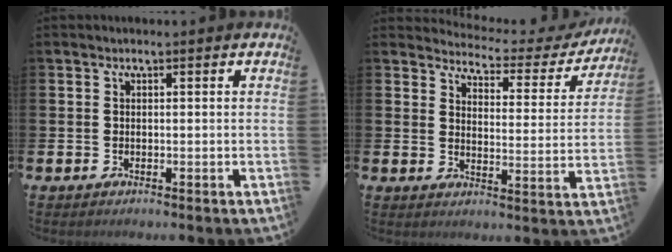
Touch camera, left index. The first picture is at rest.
{"total": 3.3, "force": [3.1, 1.0, 0.4], "torque": [-0.025, -0.033, 0.044]}